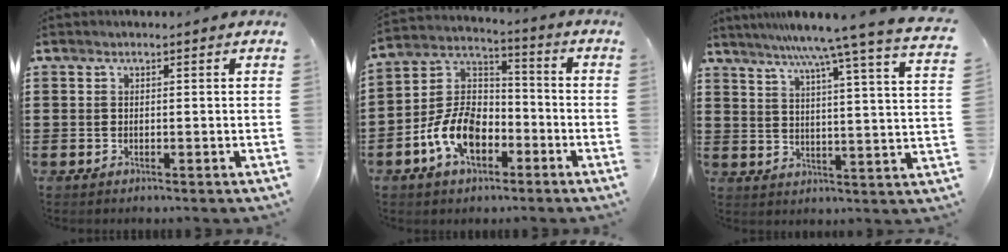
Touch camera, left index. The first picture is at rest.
{"total": 10.0, "force": [-4.9, 6.0, 6.3], "torque": [-0.164, 0.007, -0.100]}
{"total": 8.2, "force": [7.0, -1.9, 3.8], "torque": [-0.086, -0.057, 0.107]}